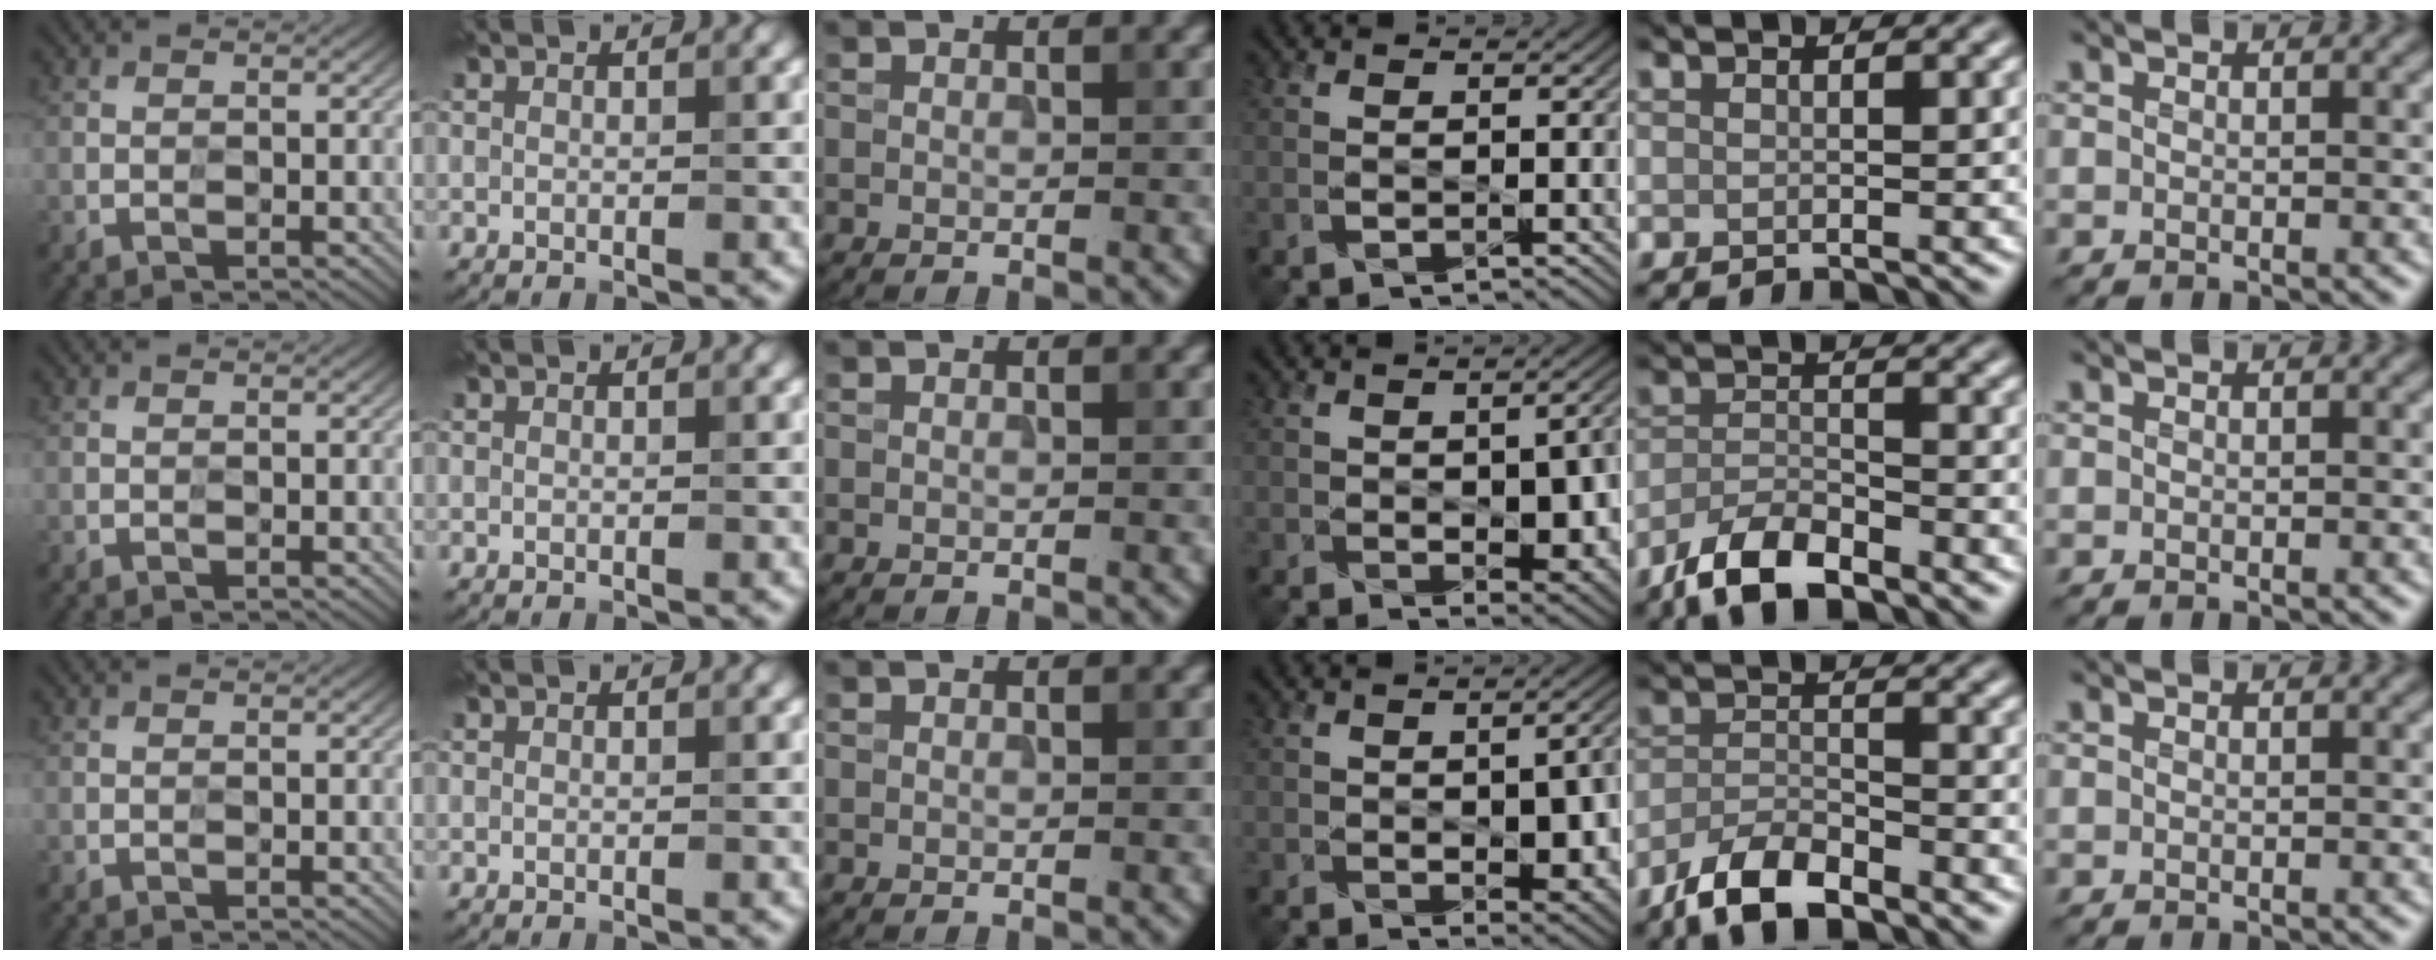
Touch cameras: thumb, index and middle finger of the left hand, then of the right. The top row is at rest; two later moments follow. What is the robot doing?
{"motion": "wipe", "object": "bowl"}